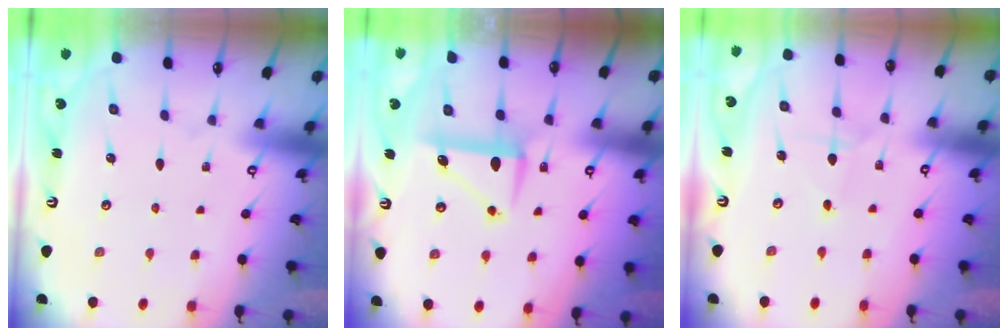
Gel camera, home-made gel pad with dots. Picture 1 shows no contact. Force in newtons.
{"total": 8.2, "press": 8.2, "slide": 0.2}
{"total": 1.6, "press": 1.6, "slide": 0.2}